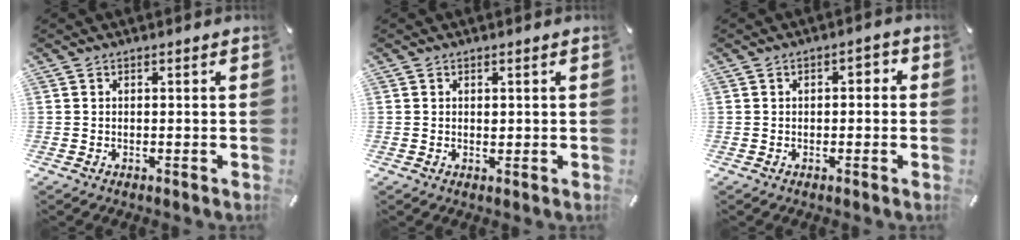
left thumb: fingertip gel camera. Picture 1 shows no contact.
{"total": 1.0, "force": [0.2, 0.8, 0.5], "torque": [-0.003, 0.000, 0.002]}
{"total": 2.3, "force": [-0.7, 1.6, 1.5], "torque": [-0.029, 0.014, -0.018]}